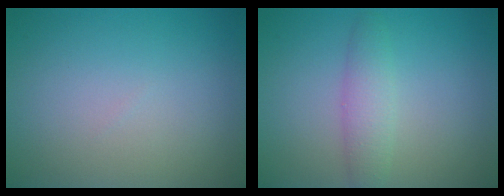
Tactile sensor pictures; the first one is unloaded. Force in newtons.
{"total": 2.5, "press": 2.5, "slide": 0.1}